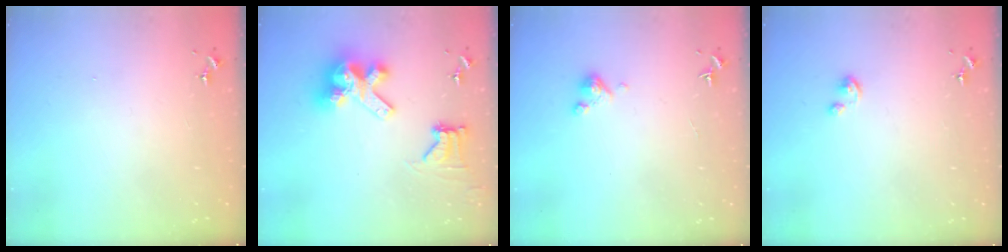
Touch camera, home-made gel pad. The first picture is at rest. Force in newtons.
{"total": 13.8, "press": 13.7, "slide": 1.8}
{"total": 4.1, "press": 4.1, "slide": 0.3}
{"total": 2.2, "press": 2.2, "slide": 0.2}